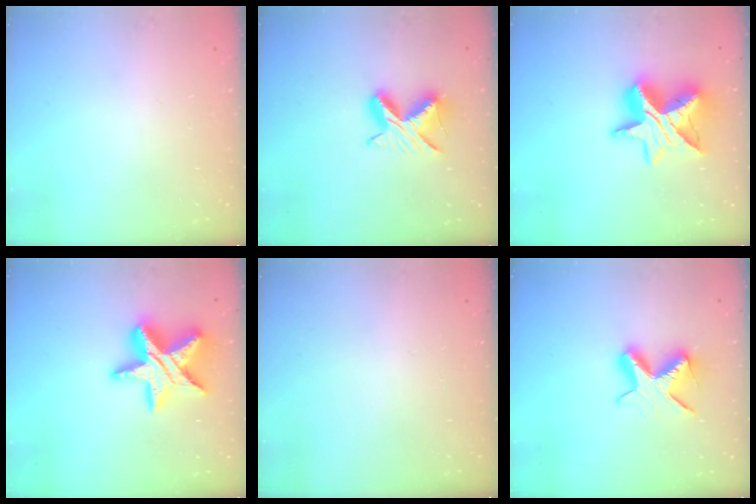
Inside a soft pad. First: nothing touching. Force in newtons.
{"total": 8.9, "press": 8.9, "slide": 0.3}
{"total": 16.2, "press": 16.2, "slide": 1.0}
{"total": 19.6, "press": 19.6, "slide": 1.3}
{"total": 0.0}
{"total": 10.6, "press": 10.6, "slide": 0.3}